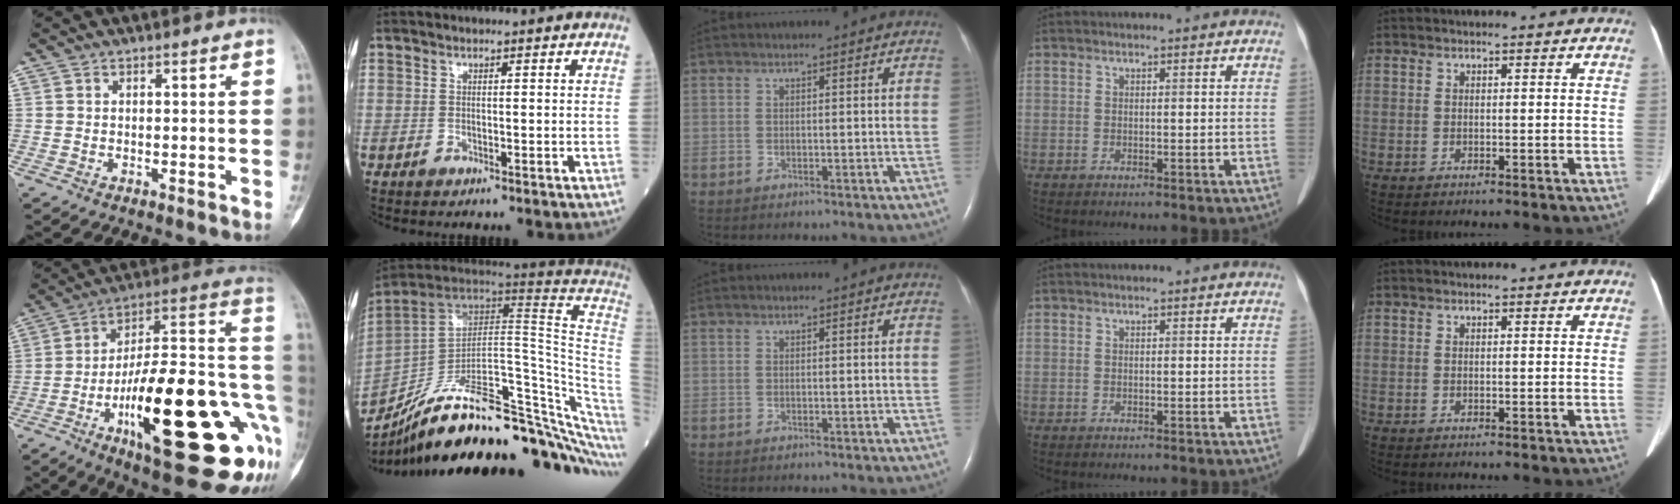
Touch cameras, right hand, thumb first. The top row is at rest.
{"thumb": {"total": 32.9, "force": [-10.1, 9.7, 29.7], "torque": [-0.398, 0.026, -0.148]}, "index": {"total": 29.6, "force": [-20.6, 5.9, 20.4], "torque": [-0.204, -0.008, -0.302]}}